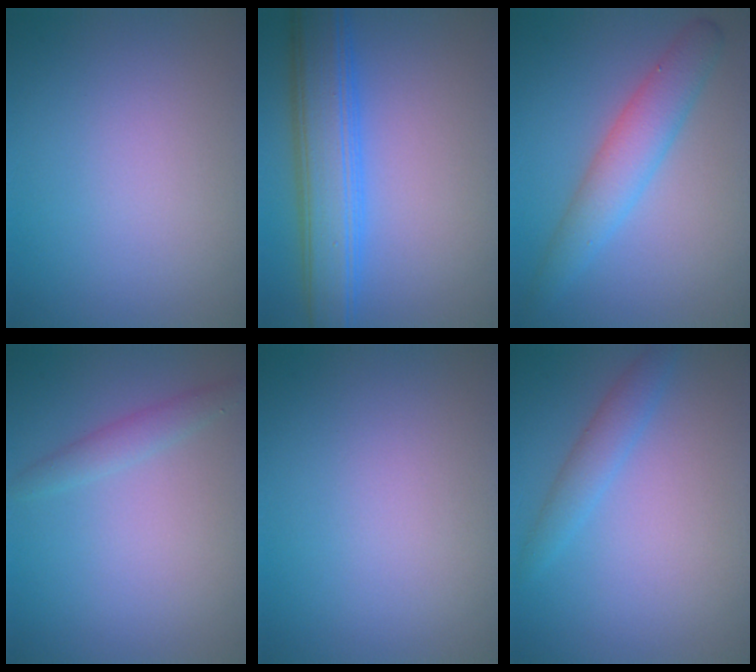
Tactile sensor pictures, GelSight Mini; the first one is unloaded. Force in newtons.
{"total": 6.5, "press": 6.5, "slide": 0.1}
{"total": 4.1, "press": 4.1, "slide": 0.4}
{"total": 1.5, "press": 1.5, "slide": 0.0}
{"total": 0.0}
{"total": 2.0, "press": 2.0, "slide": 0.2}